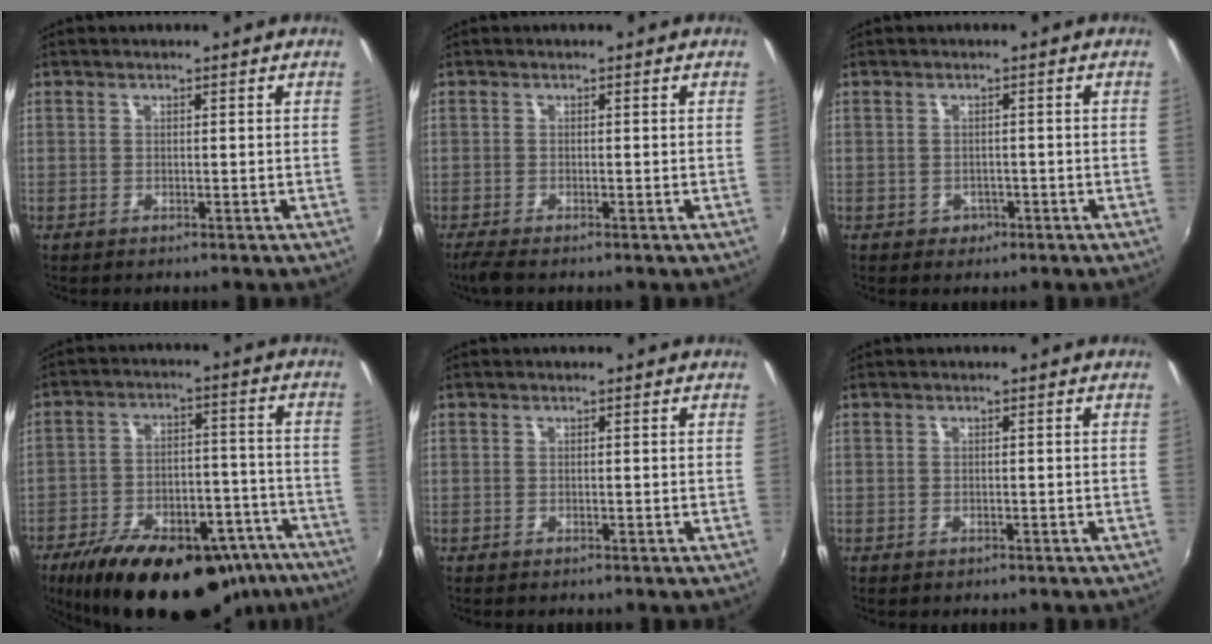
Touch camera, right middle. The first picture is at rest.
{"total": 2.6, "force": [-2.0, 0.4, 1.6], "torque": [-0.036, -0.011, -0.039]}
{"total": 2.0, "force": [-0.8, 1.8, 0.4], "torque": [-0.008, -0.001, -0.008]}
{"total": 28.3, "force": [-20.4, 12.4, 15.2], "torque": [-0.261, 0.004, -0.264]}
{"total": 0.0}
{"total": 0.7, "force": [-0.5, 0.5, 0.2], "torque": [-0.005, -0.003, -0.009]}